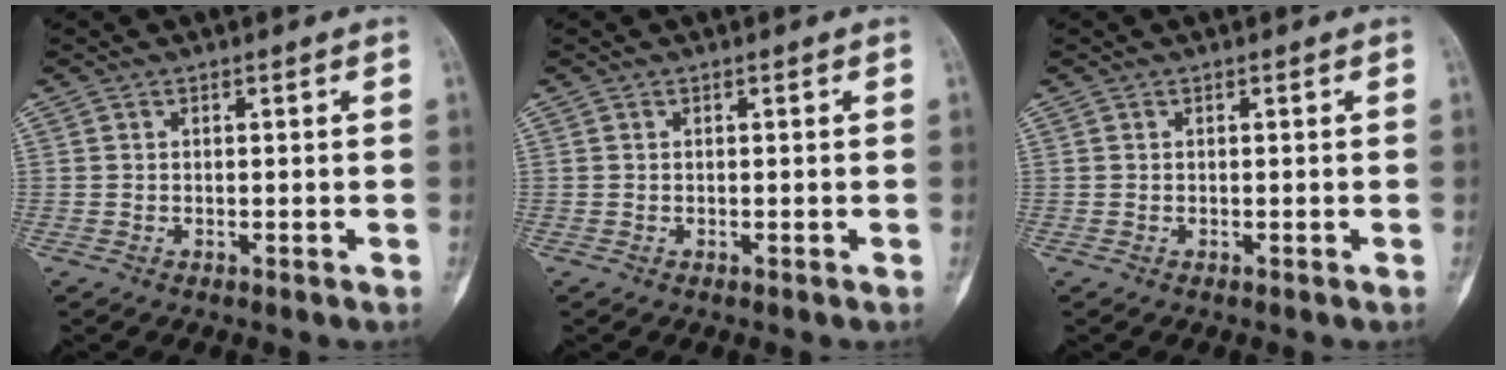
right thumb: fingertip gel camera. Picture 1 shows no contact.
{"total": 0.0}
{"total": 0.0}